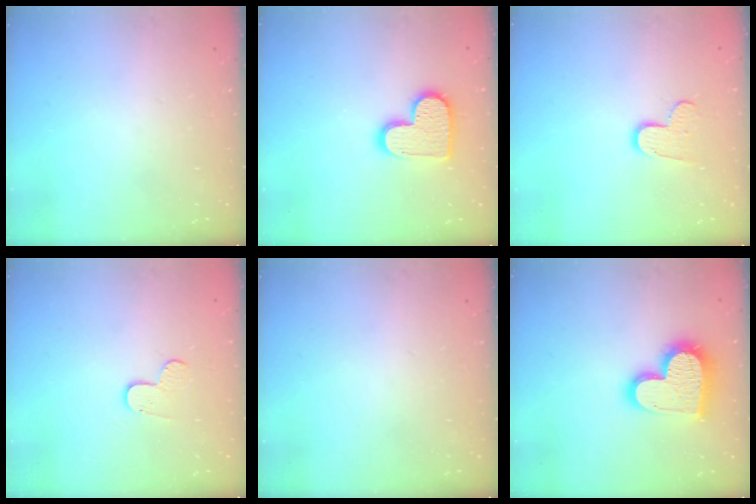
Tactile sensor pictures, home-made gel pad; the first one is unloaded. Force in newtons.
{"total": 13.0, "press": 13.0, "slide": 1.0}
{"total": 8.2, "press": 8.2, "slide": 0.5}
{"total": 3.4, "press": 3.4, "slide": 0.3}
{"total": 0.0}
{"total": 17.6, "press": 17.5, "slide": 1.5}